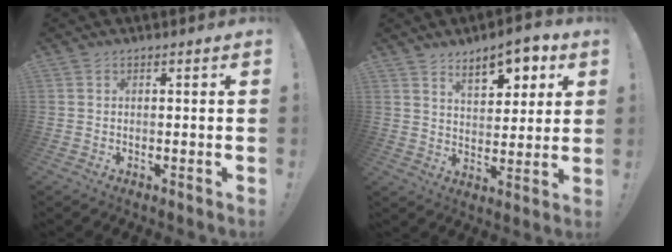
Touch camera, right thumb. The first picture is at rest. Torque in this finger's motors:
{"motor_torque": [0.03, 0.08, 0.63, 0.77, 0.01]}